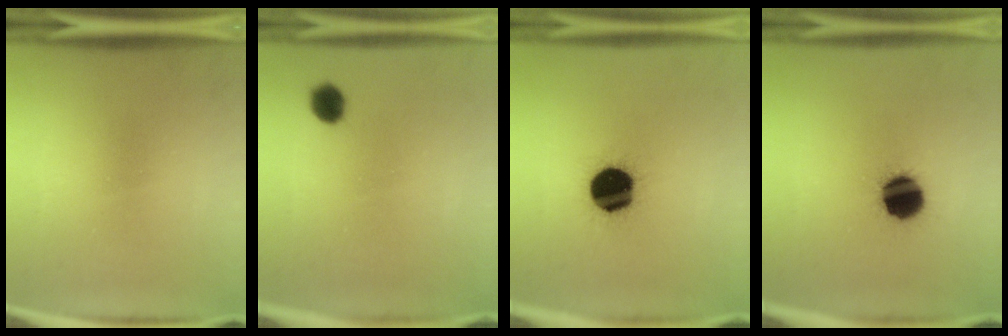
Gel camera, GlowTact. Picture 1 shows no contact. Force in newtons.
{"total": 3.5}
{"total": 18.3}
{"total": 12.1}